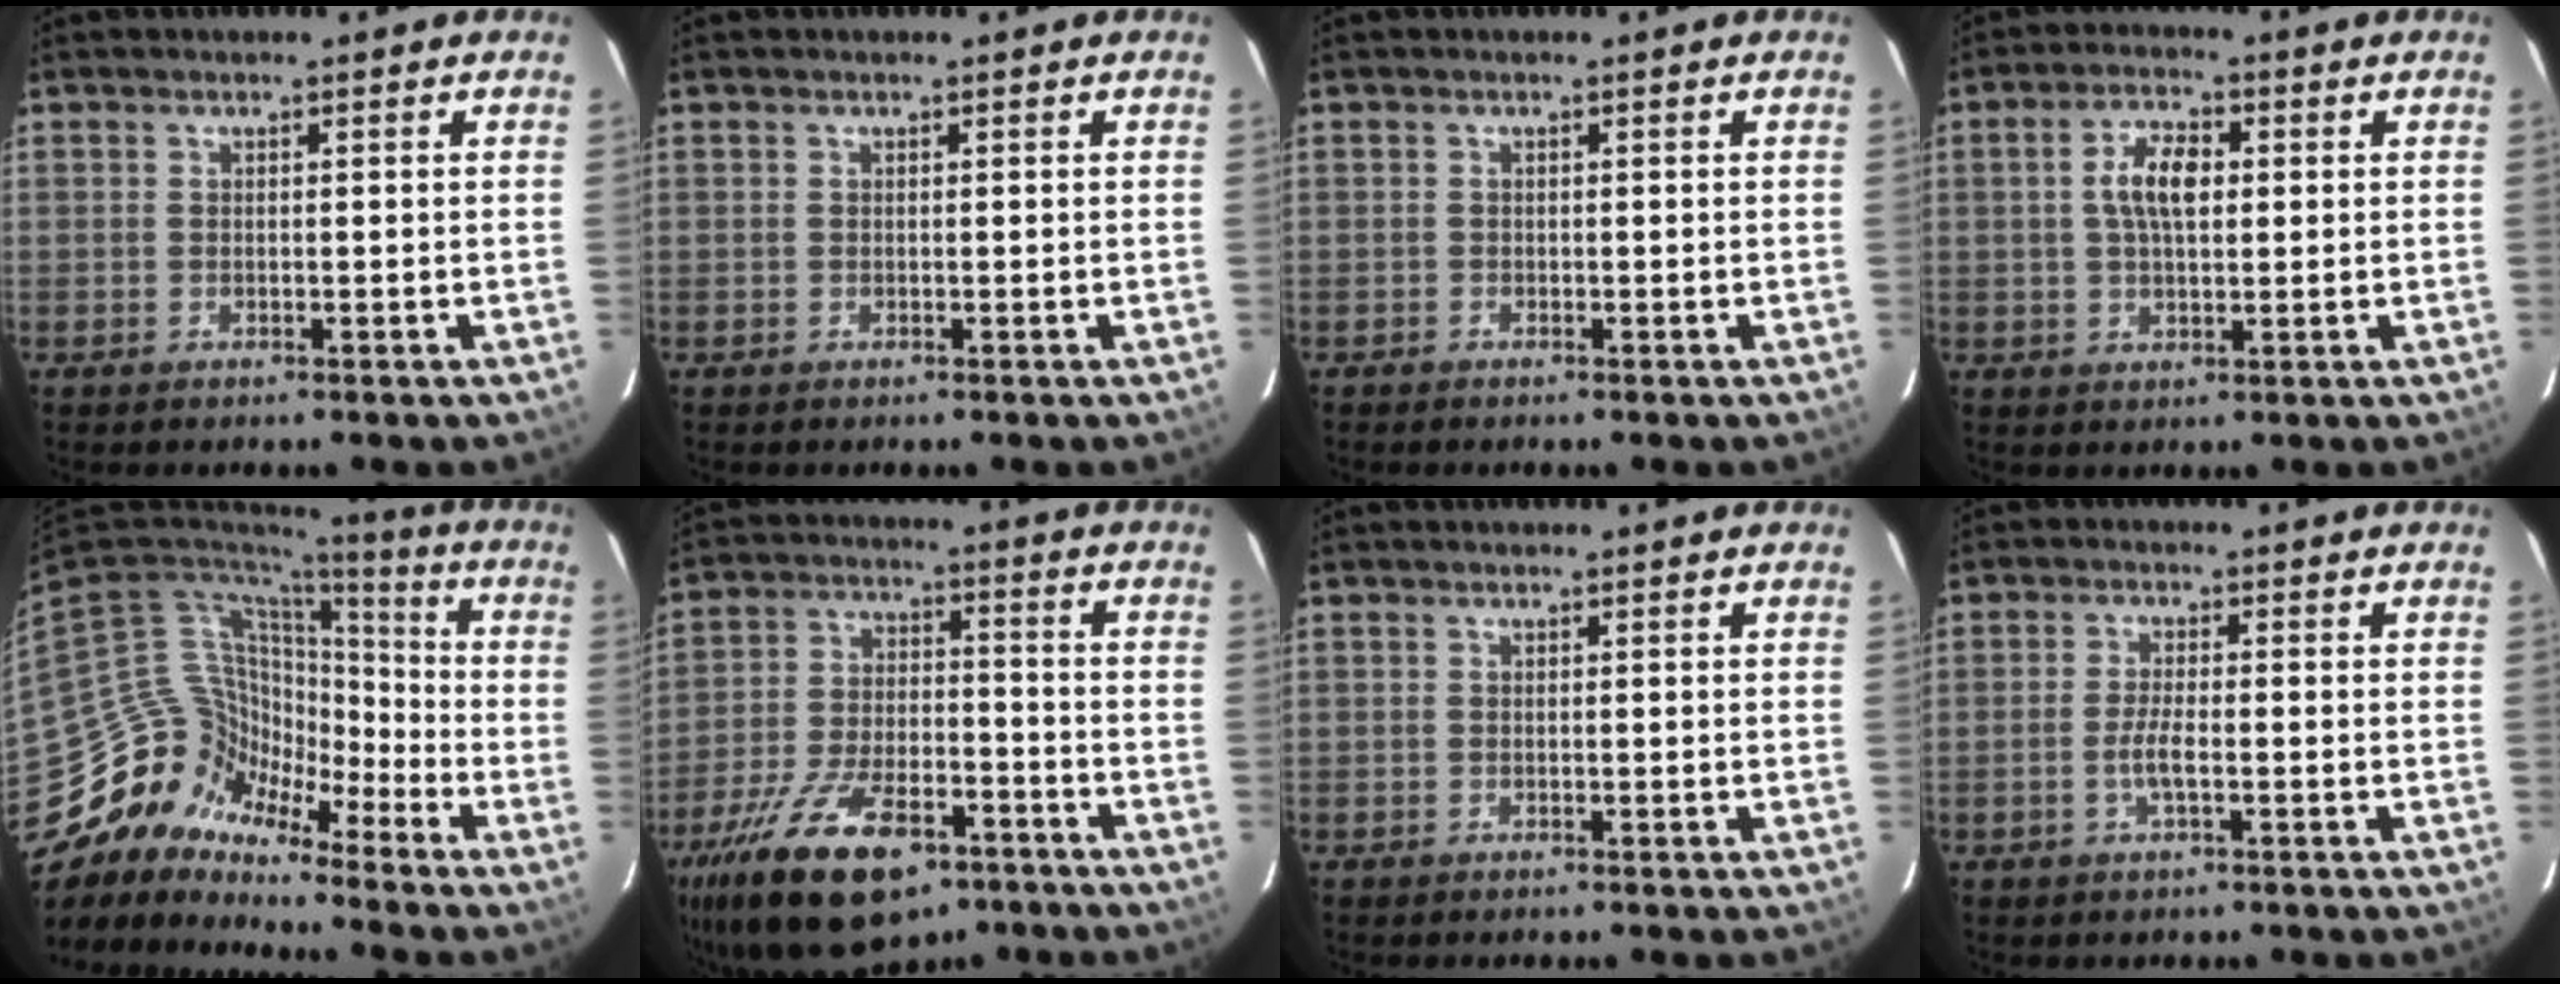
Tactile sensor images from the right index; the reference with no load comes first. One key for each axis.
{"total": 0.0}
{"total": 0.5, "fx": -0.5, "fy": 0.3, "fz": 0.0, "tx": -0.002, "ty": 0.002, "tz": -0.010}
{"total": 6.6, "fx": 1.0, "fy": 3.2, "fz": 5.7, "tx": -0.105, "ty": 0.013, "tz": 0.019}
{"total": 12.9, "fx": -10.4, "fy": 7.5, "fz": 1.4, "tx": -0.035, "ty": 0.032, "tz": -0.202}
{"total": 21.8, "fx": -13.7, "fy": 9.9, "fz": 13.8, "tx": -0.283, "ty": -0.026, "tz": -0.222}
{"total": 0.0}
{"total": 3.6, "fx": -1.2, "fy": 0.6, "fz": 3.3, "tx": -0.068, "ty": -0.002, "tz": -0.024}